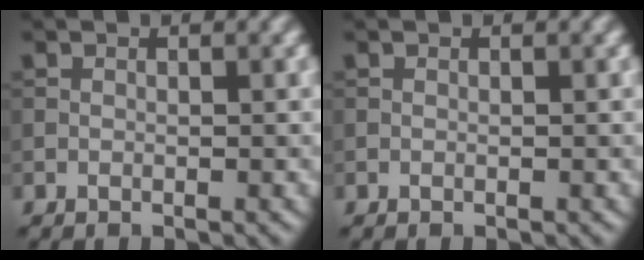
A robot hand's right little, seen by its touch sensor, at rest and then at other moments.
{"total": 0.0}